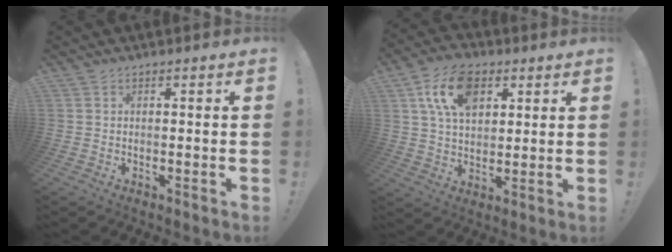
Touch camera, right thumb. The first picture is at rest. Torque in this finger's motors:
{"motor_torque": [1.33, 1.33, 0.21, -0.05, 0.06]}